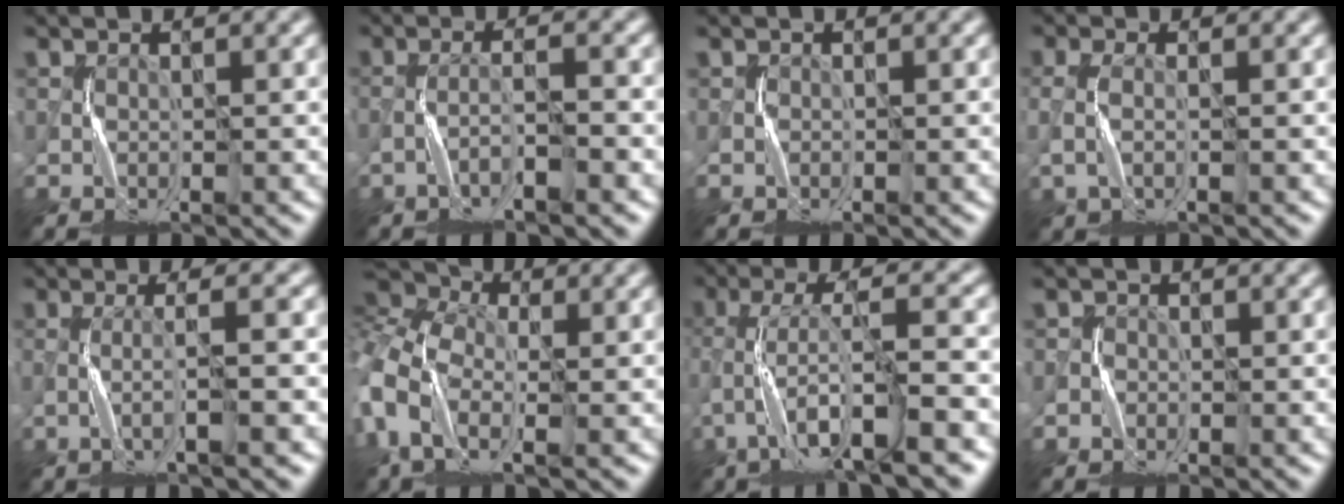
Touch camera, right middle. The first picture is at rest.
{"total": 2.4, "force": [-1.6, 0.2, 1.8], "torque": [-0.028, 0.015, -0.037]}
{"total": 0.8, "force": [-0.3, 0.7, 0.3], "torque": [-0.005, 0.001, -0.006]}
{"total": 1.5, "force": [-0.2, 0.5, 1.3], "torque": [-0.036, 0.000, -0.006]}
{"total": 2.7, "force": [-0.9, 0.4, 2.5], "torque": [-0.036, 0.009, -0.025]}
{"total": 9.3, "force": [-1.3, 6.1, 7.0], "torque": [-0.181, -0.002, -0.025]}
{"total": 7.5, "force": [-4.2, 1.1, 6.0], "torque": [-0.111, 0.009, -0.081]}
{"total": 1.5, "force": [-1.0, 1.1, 0.0], "torque": [0.007, 0.002, -0.021]}